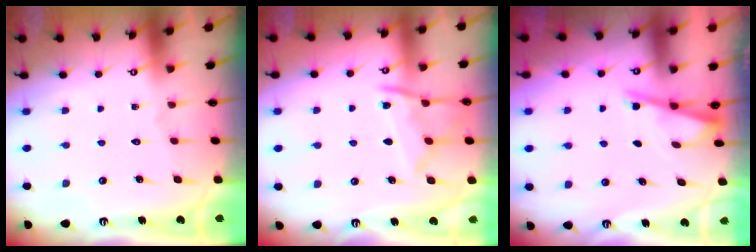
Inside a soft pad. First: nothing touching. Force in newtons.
{"total": 10.7, "press": 10.6, "slide": 1.0}
{"total": 2.8, "press": 2.8, "slide": 0.3}